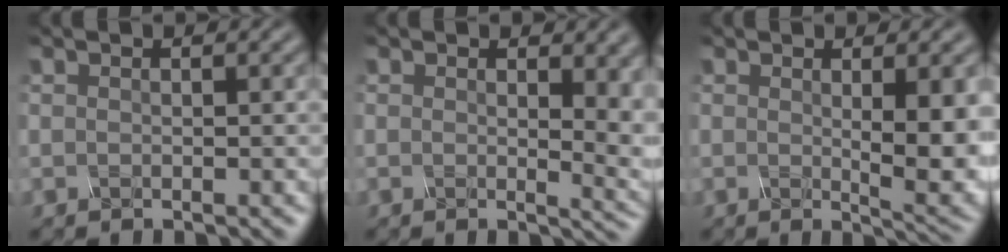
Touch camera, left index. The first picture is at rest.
{"total": 5.5, "force": [1.0, 2.4, 4.8], "torque": [-0.038, -0.007, 0.016]}
{"total": 5.8, "force": [0.3, 1.3, 5.6], "torque": [-0.074, -0.009, 0.011]}